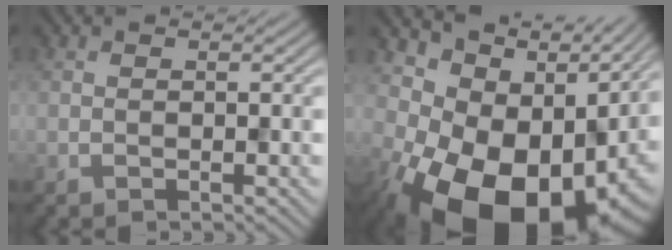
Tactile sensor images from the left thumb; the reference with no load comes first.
{"total": 17.3, "force": [-1.1, 10.8, 13.5], "torque": [-0.207, -0.034, 0.003]}